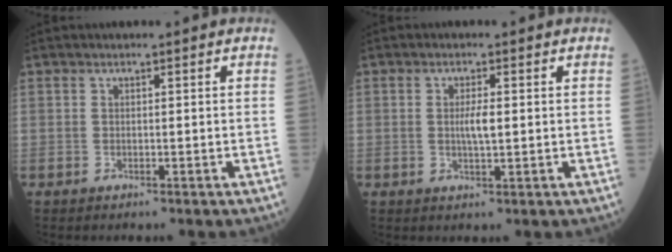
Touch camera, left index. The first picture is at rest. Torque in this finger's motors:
{"motor_torque": [0.52, 0.12, 0.08, 0.03]}